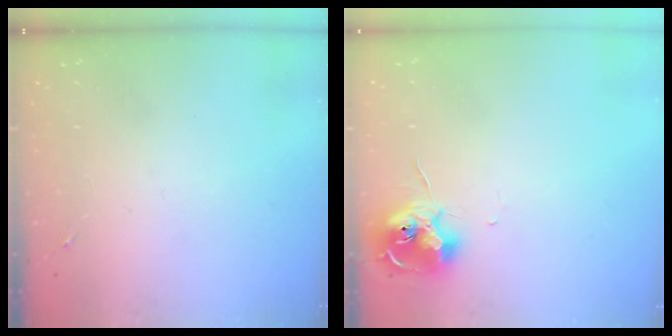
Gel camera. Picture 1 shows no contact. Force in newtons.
{"total": 11.1, "press": 11.0, "slide": 0.6}